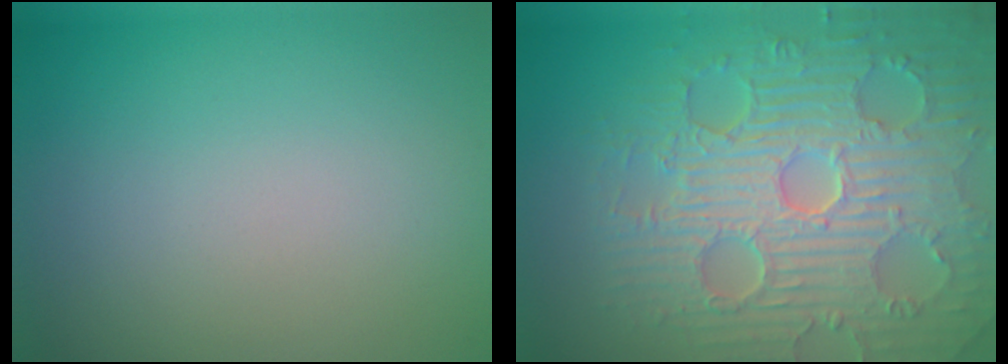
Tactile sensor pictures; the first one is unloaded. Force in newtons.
{"total": 9.2, "press": 6.8, "slide": 6.2}